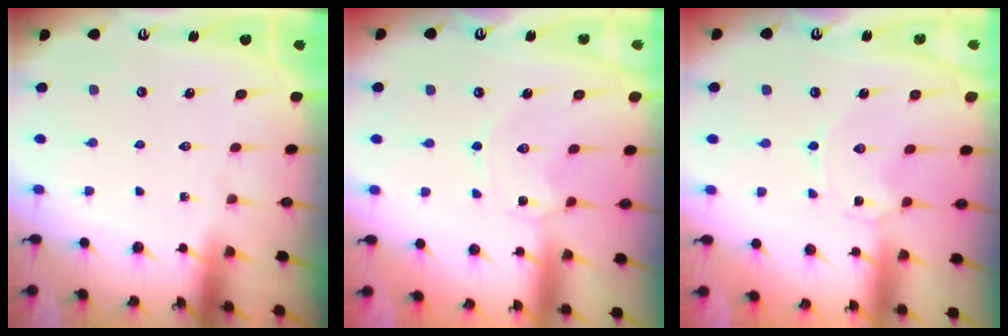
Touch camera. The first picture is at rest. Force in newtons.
{"total": 2.0, "press": 2.0, "slide": 0.2}
{"total": 0.0}